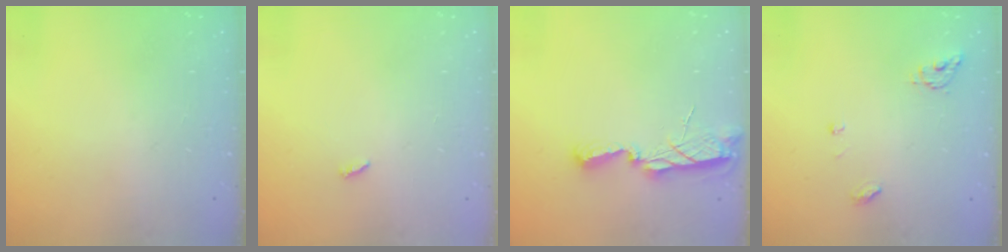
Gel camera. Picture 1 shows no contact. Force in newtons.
{"total": 2.3, "press": 2.3, "slide": 0.2}
{"total": 7.5, "press": 7.5, "slide": 0.8}
{"total": 5.2, "press": 5.2, "slide": 0.0}